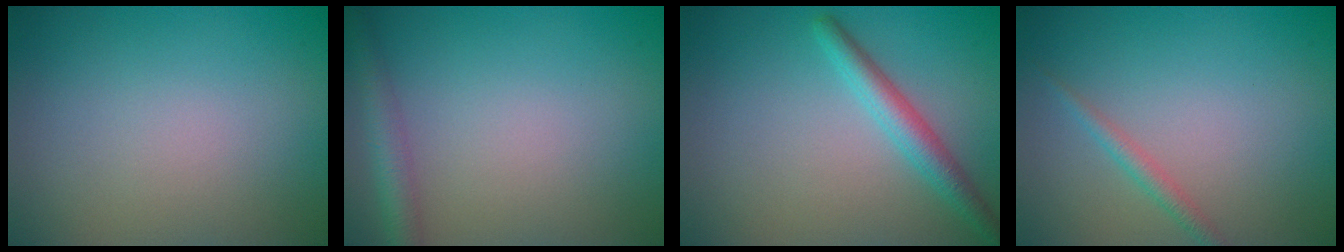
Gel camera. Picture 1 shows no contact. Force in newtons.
{"total": 2.9, "press": 2.9, "slide": 0.1}
{"total": 2.8, "press": 2.8, "slide": 0.1}
{"total": 1.4, "press": 1.4, "slide": 0.1}